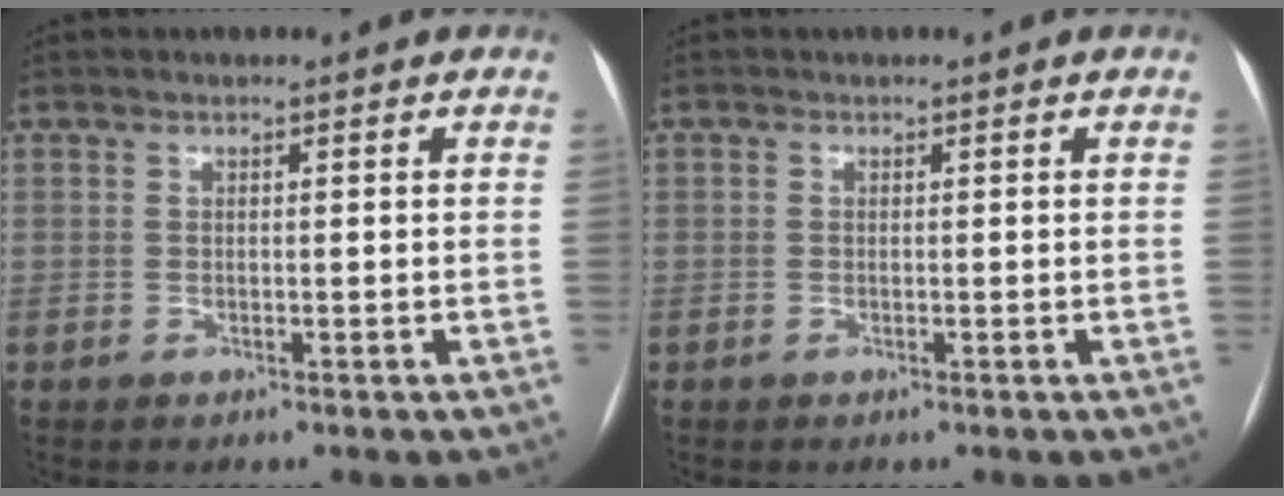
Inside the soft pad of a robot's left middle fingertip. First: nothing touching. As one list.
[{"total": 0.0}]